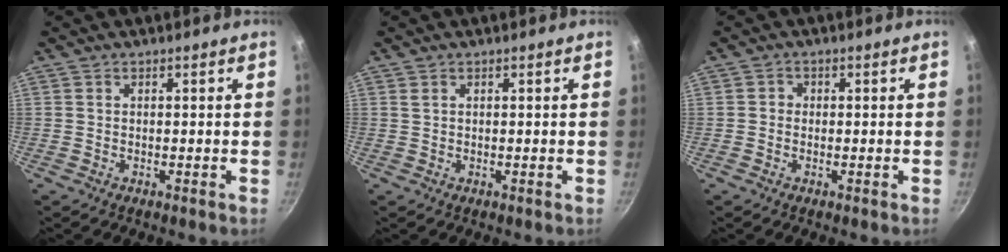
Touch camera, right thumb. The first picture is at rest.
{"total": 0.6, "force": [0.4, 0.3, 0.3], "torque": [-0.006, -0.001, 0.008]}
{"total": 1.3, "force": [-0.2, 1.2, 0.4], "torque": [-0.002, 0.003, -0.008]}